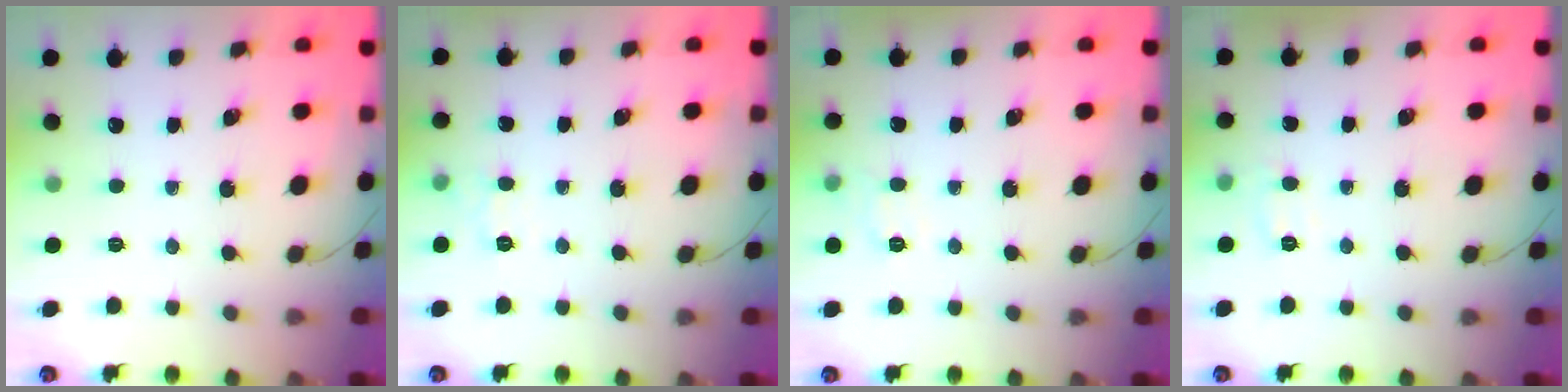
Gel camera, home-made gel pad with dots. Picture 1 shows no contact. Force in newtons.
{"total": 4.8, "press": 4.5, "slide": 1.4}
{"total": 7.1, "press": 6.9, "slide": 1.5}
{"total": 5.7, "press": 5.6, "slide": 1.4}